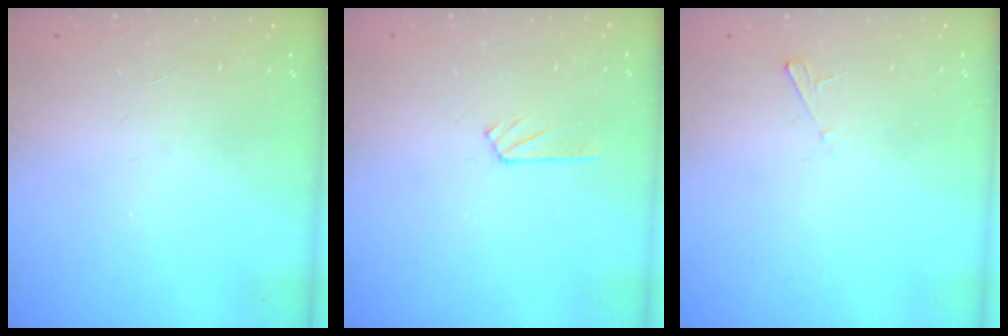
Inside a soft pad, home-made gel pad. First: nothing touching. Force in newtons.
{"total": 4.0, "press": 4.0, "slide": 0.5}
{"total": 2.0, "press": 2.0, "slide": 0.2}